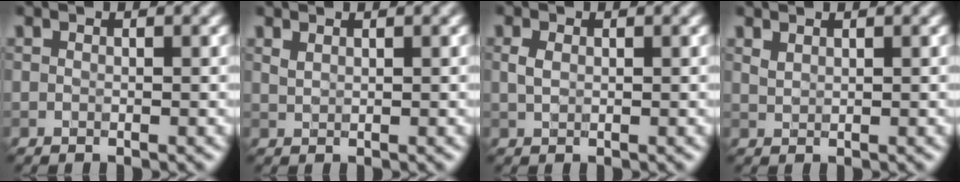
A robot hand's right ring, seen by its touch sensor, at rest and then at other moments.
{"total": 0.8, "force": [0.7, 0.2, 0.3], "torque": [-0.010, 0.001, 0.017]}
{"total": 1.2, "force": [0.2, 0.8, 0.9], "torque": [-0.022, 0.000, 0.006]}
{"total": 0.9, "force": [0.8, 0.3, 0.3], "torque": [-0.012, 0.000, 0.020]}